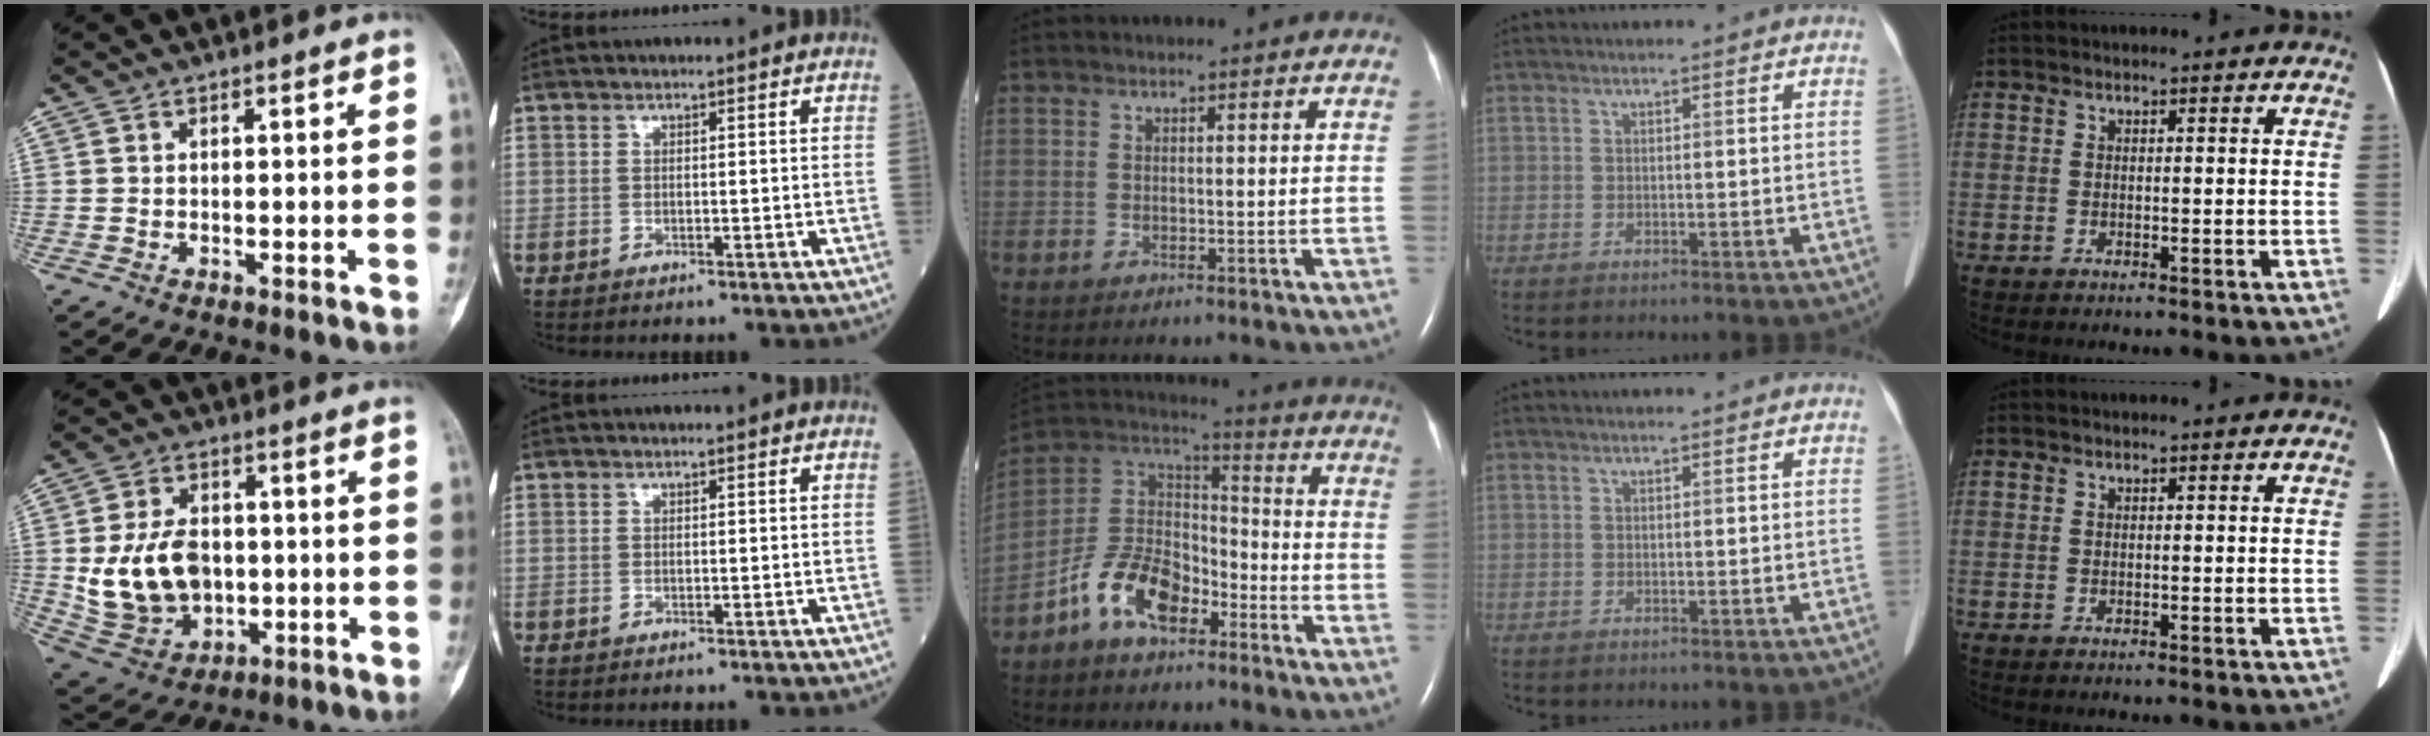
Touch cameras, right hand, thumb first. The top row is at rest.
{"thumb": {"total": 14.4, "force": [-0.3, 10.5, 9.9], "torque": [-0.156, 0.002, 0.014]}, "middle": {"total": 11.4, "force": [-6.7, 6.1, 7.0], "torque": [-0.151, 0.023, -0.132]}}